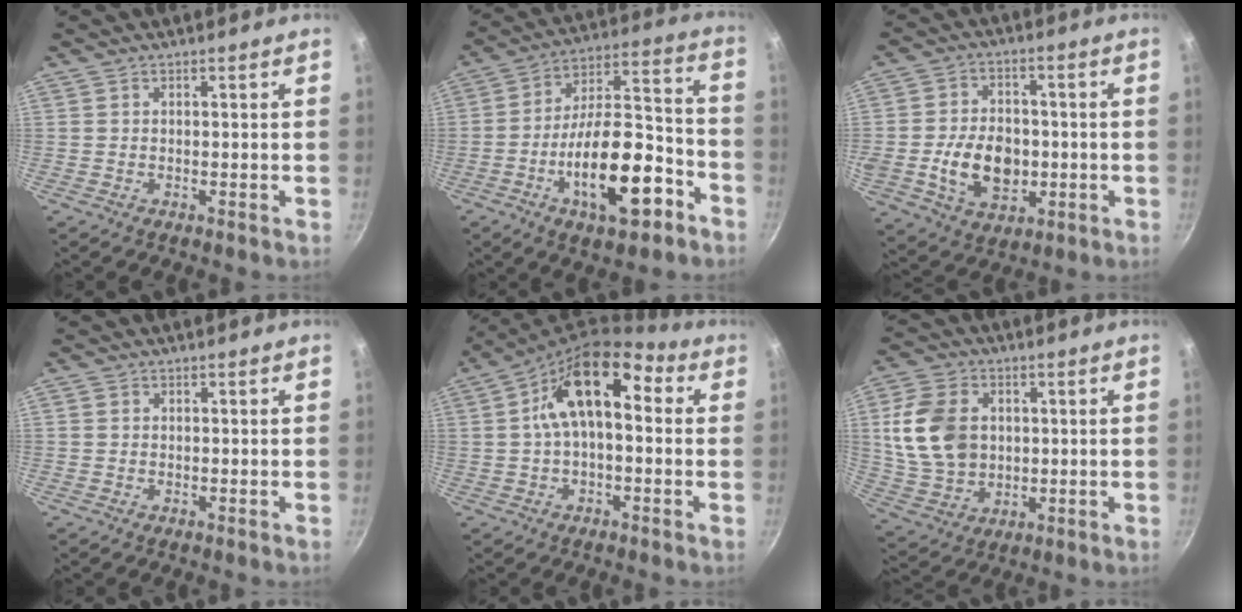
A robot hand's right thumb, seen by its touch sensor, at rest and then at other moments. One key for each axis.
{"total": 20.0, "fx": -8.5, "fy": 8.6, "fz": 15.9, "tx": -0.223, "ty": 0.072, "tz": -0.128}
{"total": 12.9, "fx": -2.0, "fy": 9.3, "fz": 8.7, "tx": -0.123, "ty": 0.013, "tz": -0.027}
{"total": 0.6, "fx": 0.1, "fy": 0.6, "fz": 0.1, "tx": -0.001, "ty": 0.003, "tz": 0.000}
{"total": 12.3, "fx": 2.0, "fy": 6.7, "fz": 10.1, "tx": -0.152, "ty": 0.038, "tz": 0.014}
{"total": 14.4, "fx": 2.1, "fy": 11.0, "fz": 9.2, "tx": -0.161, "ty": -0.002, "tz": 0.050}